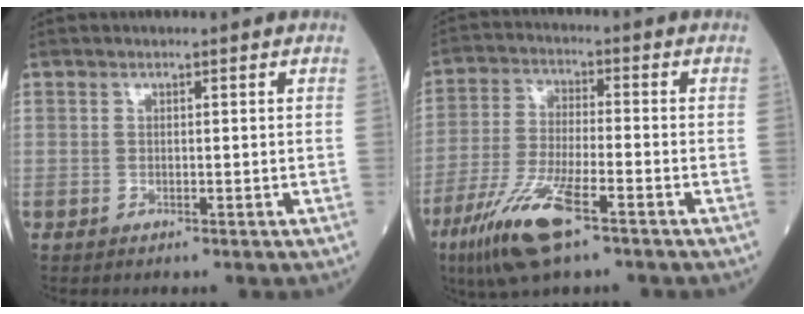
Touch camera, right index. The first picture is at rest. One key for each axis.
{"total": 11.6, "fx": -6.8, "fy": 1.8, "fz": 9.3, "tx": -0.196, "ty": -0.027, "tz": -0.125}